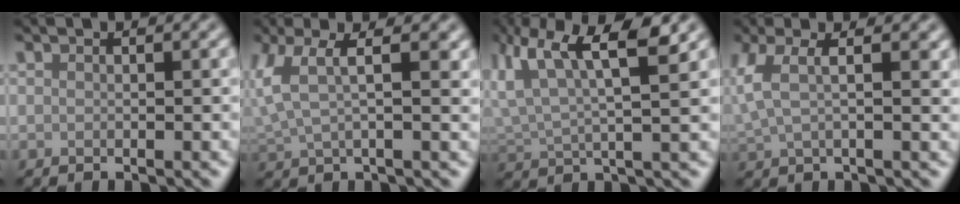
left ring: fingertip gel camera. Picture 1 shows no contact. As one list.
[{"total": 4.1, "force": [1.5, 1.3, 3.5], "torque": [-0.091, 0.002, 0.034]}, {"total": 7.8, "force": [4.4, 2.4, 5.9], "torque": [-0.121, 0.012, 0.076]}, {"total": 3.2, "force": [1.1, 1.1, 2.8], "torque": [-0.065, 0.002, 0.021]}]